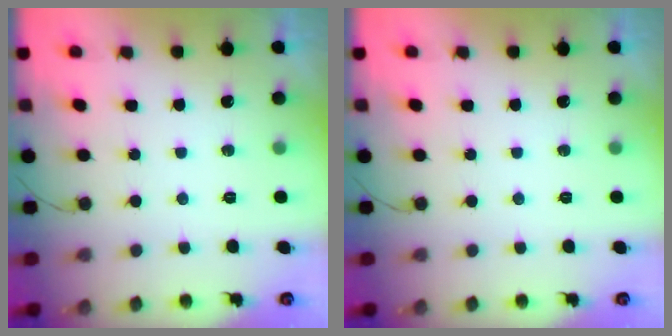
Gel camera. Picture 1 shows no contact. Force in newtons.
{"total": 0.0}